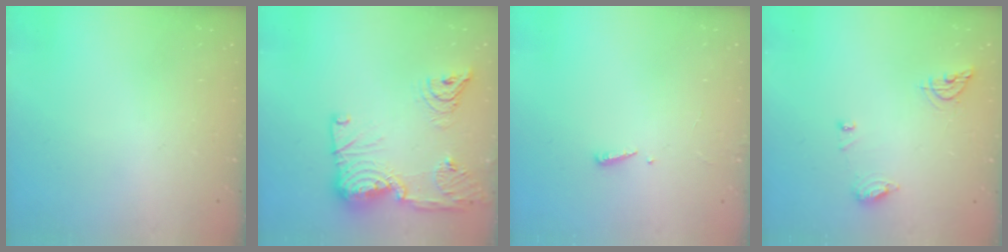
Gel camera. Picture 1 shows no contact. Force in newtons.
{"total": 21.8, "press": 20.6, "slide": 6.9}
{"total": 2.4, "press": 2.4, "slide": 0.2}
{"total": 8.0, "press": 8.0, "slide": 0.9}